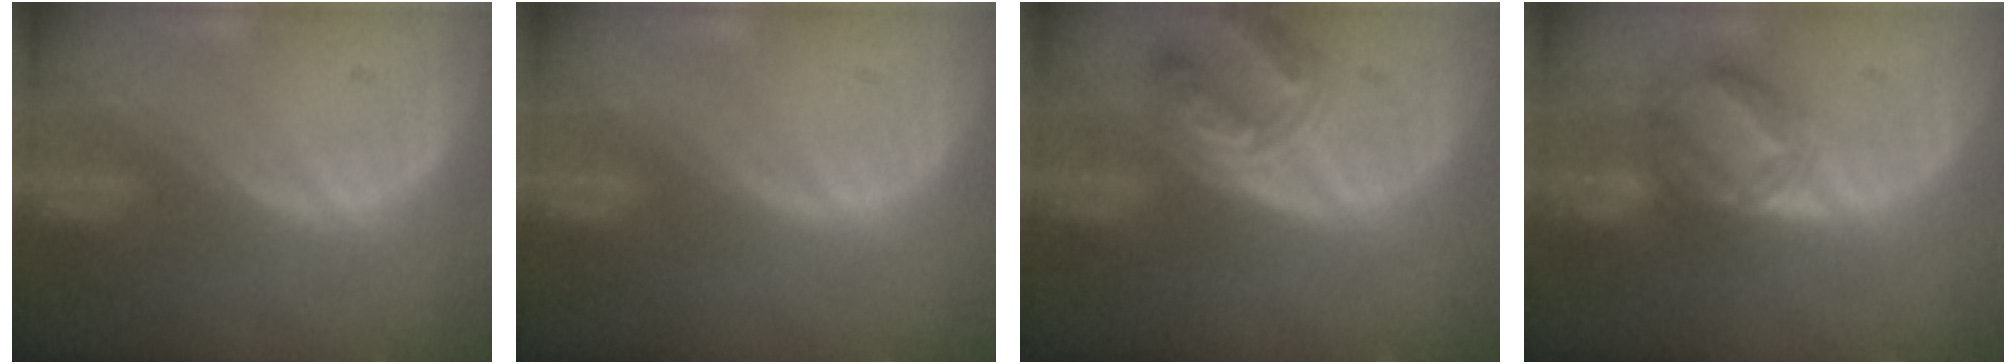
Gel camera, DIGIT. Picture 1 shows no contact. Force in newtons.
{"total": 0.5, "press": 0.0, "slide": 0.5}
{"total": 7.1, "press": 6.4, "slide": 3.2}
{"total": 6.5, "press": 6.2, "slide": 1.9}